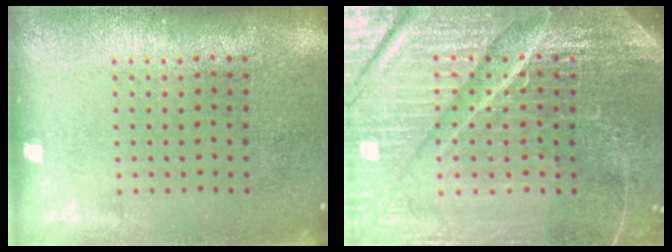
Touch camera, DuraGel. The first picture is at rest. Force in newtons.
{"total": 6.3, "press": 5.7, "slide": 2.9}